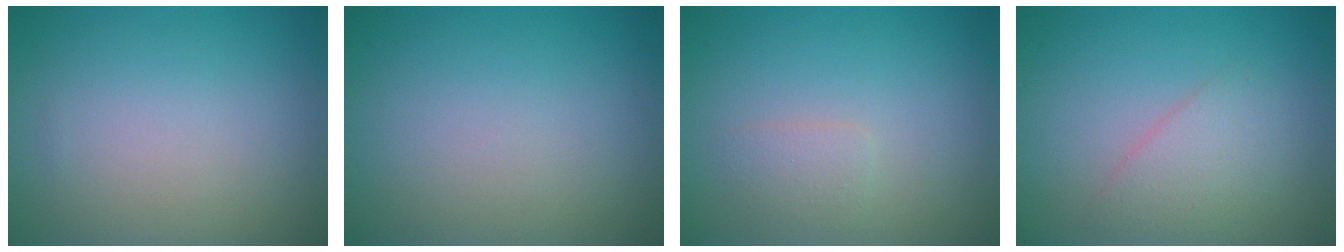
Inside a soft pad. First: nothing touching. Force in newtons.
{"total": 0.0}
{"total": 1.3, "press": 1.3, "slide": 0.0}
{"total": 2.3, "press": 2.3, "slide": 0.2}